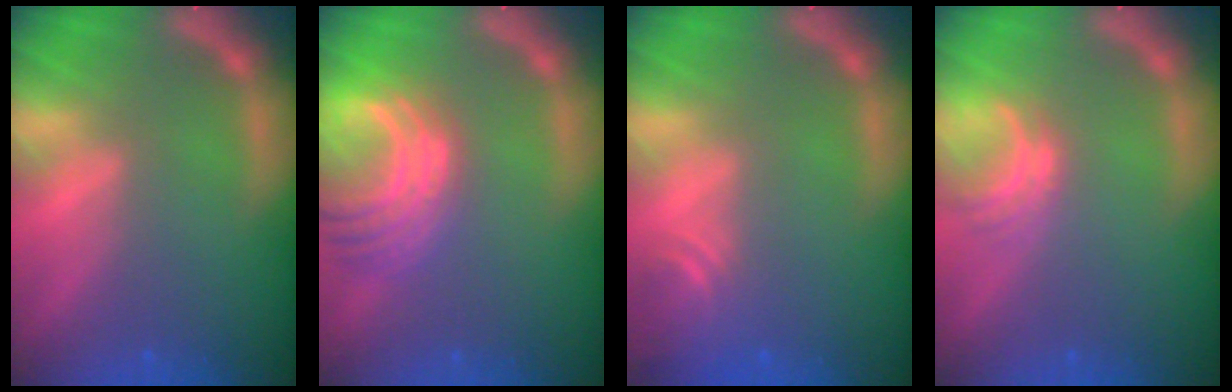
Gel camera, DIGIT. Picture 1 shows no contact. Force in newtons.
{"total": 8.1}
{"total": 3.0}
{"total": 2.5}